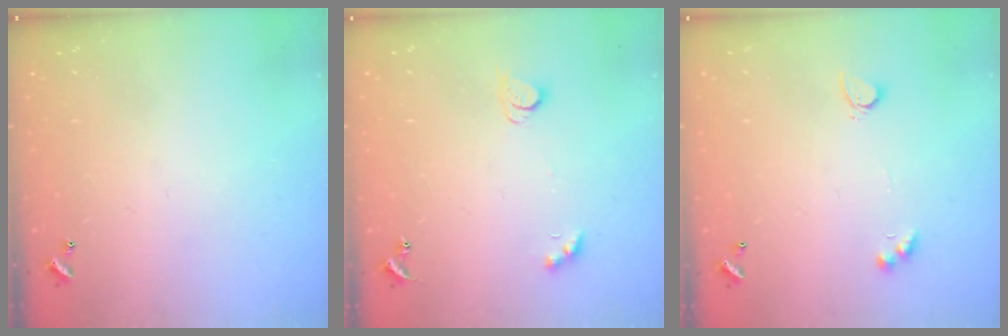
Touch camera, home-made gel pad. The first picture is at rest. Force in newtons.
{"total": 3.1, "press": 2.9, "slide": 1.1}
{"total": 2.9, "press": 2.6, "slide": 1.3}